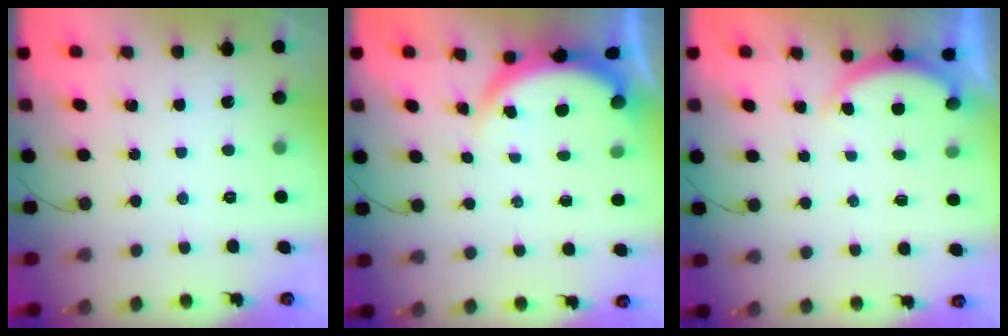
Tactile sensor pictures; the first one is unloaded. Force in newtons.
{"total": 4.0, "press": 4.0, "slide": 0.2}
{"total": 3.0, "press": 2.9, "slide": 0.6}